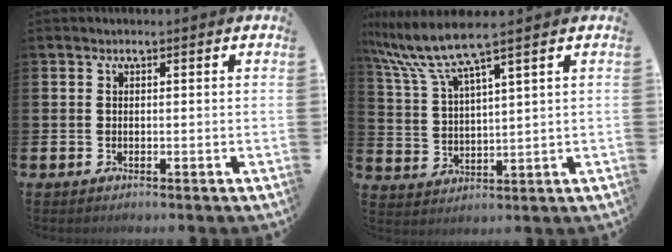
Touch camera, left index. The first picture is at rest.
{"total": 7.9, "force": [6.5, 0.6, 4.5], "torque": [-0.114, -0.021, 0.113]}